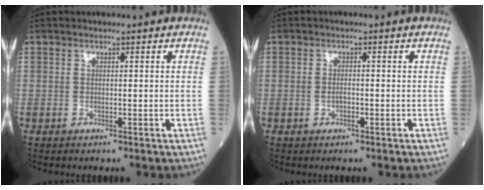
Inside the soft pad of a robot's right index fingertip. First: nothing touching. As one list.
[{"total": 1.3, "force": [-0.4, 0.6, 1.1], "torque": [-0.020, 0.002, -0.008]}]